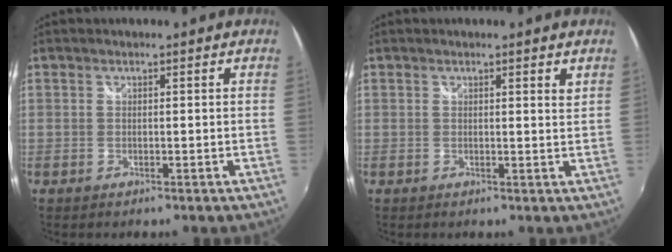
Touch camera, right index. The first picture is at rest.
{"total": 1.7, "force": [1.2, 0.1, 1.3], "torque": [-0.022, 0.005, 0.016]}